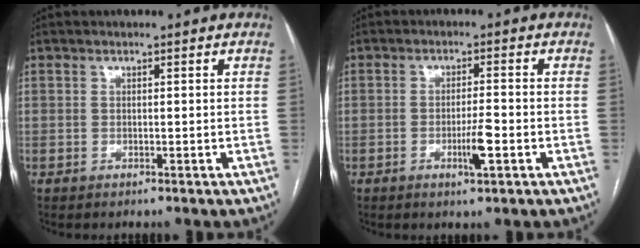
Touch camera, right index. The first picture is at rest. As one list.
[{"total": 4.2, "force": [-1.5, 0.2, 3.9], "torque": [-0.070, -0.005, -0.024]}]